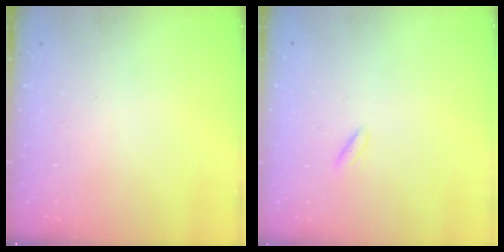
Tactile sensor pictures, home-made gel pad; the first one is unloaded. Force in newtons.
{"total": 2.2, "press": 2.0, "slide": 1.0}